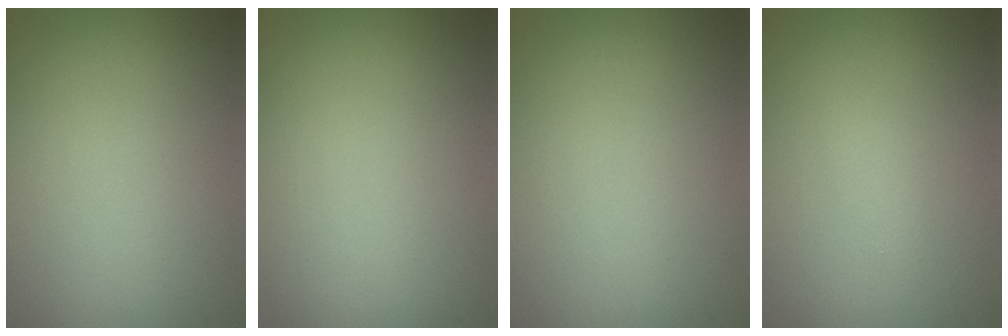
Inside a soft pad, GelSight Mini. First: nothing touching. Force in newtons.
{"total": 0.0}
{"total": 0.0}
{"total": 0.9, "press": 0.9, "slide": 0.0}